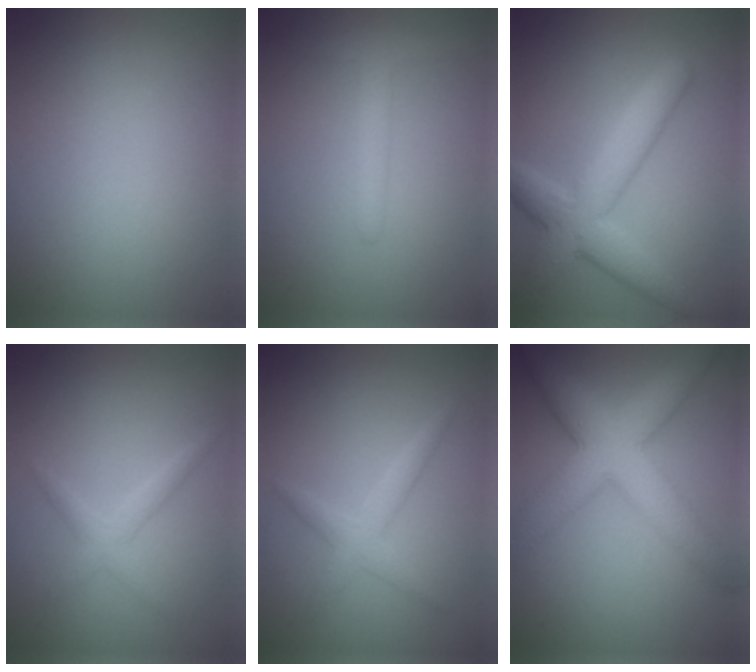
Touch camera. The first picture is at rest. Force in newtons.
{"total": 2.6, "press": 2.6, "slide": 0.2}
{"total": 5.7, "press": 5.7, "slide": 0.1}
{"total": 1.7, "press": 1.7, "slide": 0.0}
{"total": 2.1, "press": 2.1, "slide": 0.1}
{"total": 7.7, "press": 7.7, "slide": 0.1}